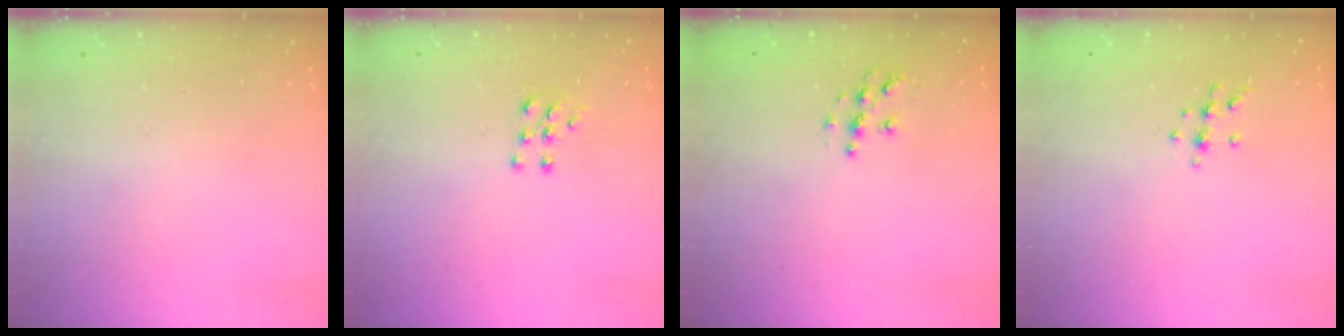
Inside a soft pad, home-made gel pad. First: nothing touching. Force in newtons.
{"total": 5.3, "press": 5.3, "slide": 0.4}
{"total": 5.6, "press": 5.6, "slide": 0.2}
{"total": 7.0, "press": 7.0, "slide": 0.6}